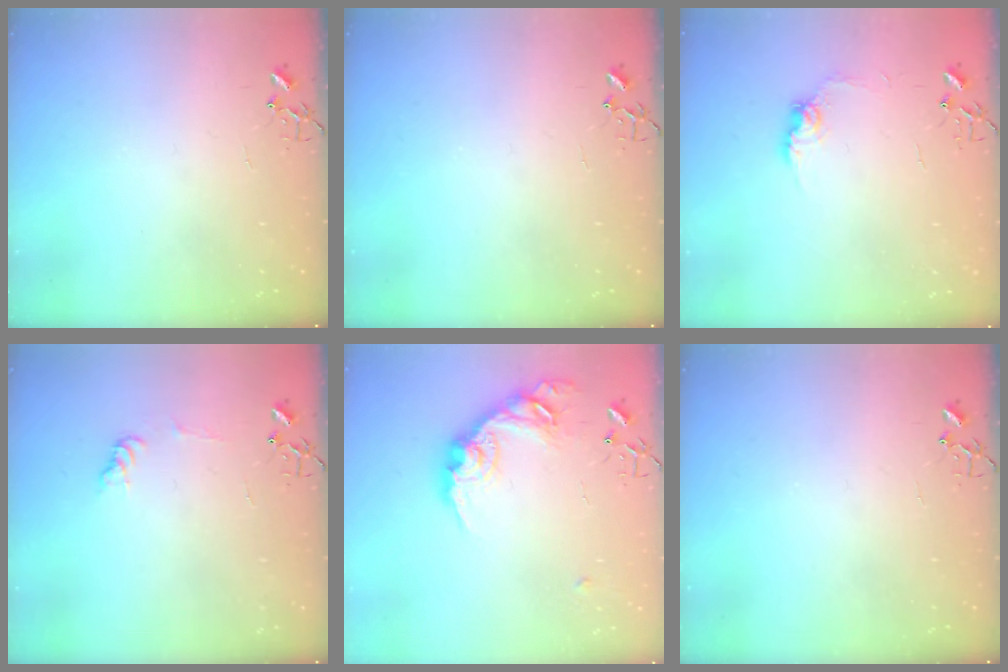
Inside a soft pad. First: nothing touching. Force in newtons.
{"total": 0.0}
{"total": 8.6, "press": 8.6, "slide": 0.4}
{"total": 7.3, "press": 7.3, "slide": 0.8}
{"total": 18.5, "press": 18.5, "slide": 0.9}
{"total": 0.0}